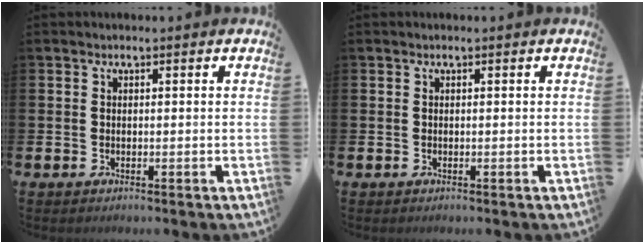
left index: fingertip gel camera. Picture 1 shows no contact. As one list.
[{"total": 0.0}]